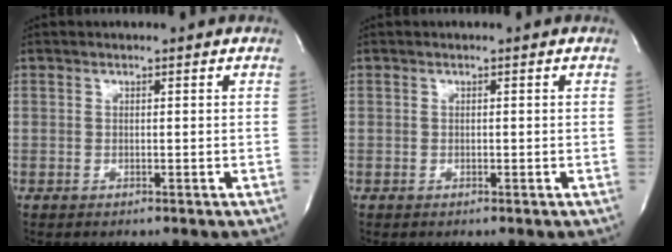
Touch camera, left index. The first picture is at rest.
{"total": 0.0}